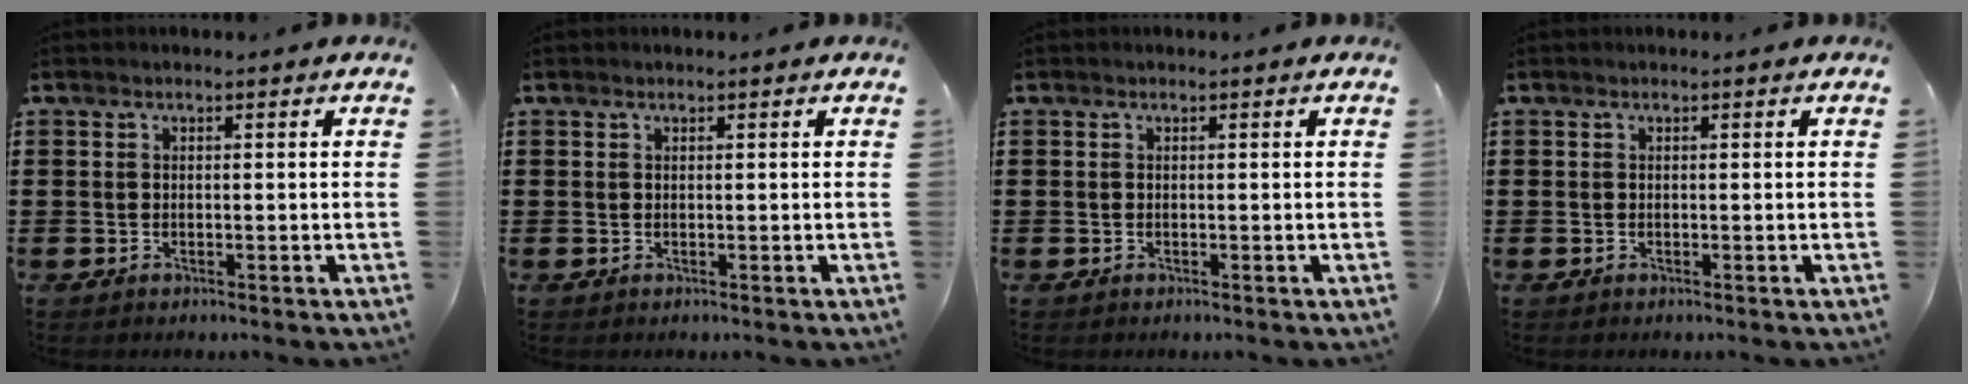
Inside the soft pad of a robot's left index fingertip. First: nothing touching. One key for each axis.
{"total": 0.0}
{"total": 0.0}
{"total": 0.0}